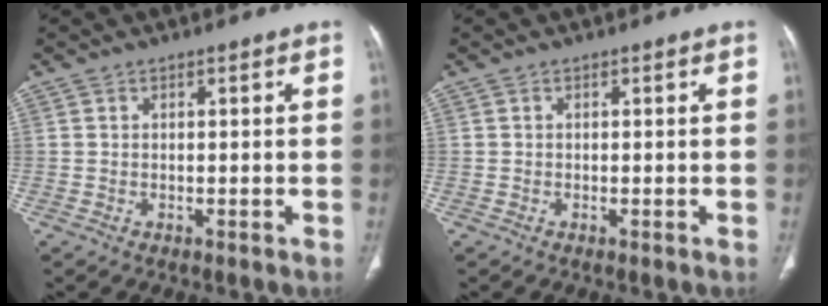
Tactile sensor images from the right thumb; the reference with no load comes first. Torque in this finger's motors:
{"motor_torque": [2.51, 2.49, 0.32, -0.18, 0.04]}